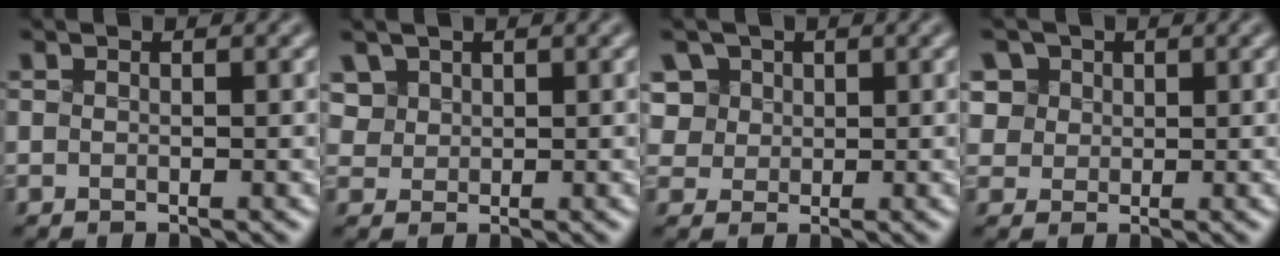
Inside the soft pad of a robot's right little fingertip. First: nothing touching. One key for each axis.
{"total": 4.3, "fx": 2.2, "fy": 3.1, "fz": 2.0, "tx": -0.045, "ty": 0.012, "tz": 0.040}
{"total": 6.6, "fx": 3.0, "fy": 5.1, "fz": 3.0, "tx": -0.057, "ty": 0.022, "tz": 0.041}
{"total": 6.4, "fx": 3.2, "fy": 4.9, "fz": 2.6, "tx": -0.058, "ty": 0.020, "tz": 0.048}